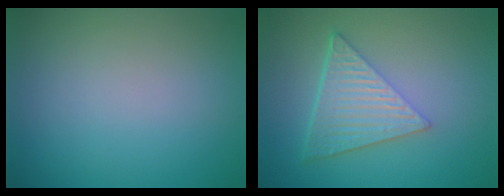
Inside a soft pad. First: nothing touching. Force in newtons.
{"total": 6.4, "press": 4.4, "slide": 4.6}